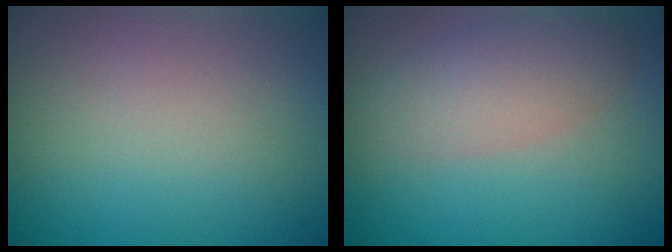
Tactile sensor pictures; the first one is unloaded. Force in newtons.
{"total": 3.5, "press": 3.5, "slide": 0.2}